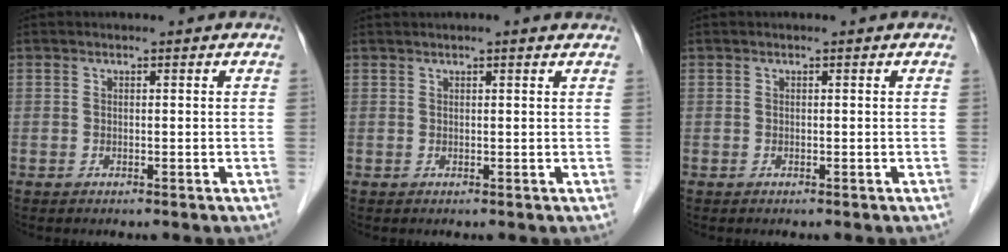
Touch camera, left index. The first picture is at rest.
{"total": 2.6, "force": [2.2, 0.1, 1.3], "torque": [-0.018, 0.022, 0.030]}
{"total": 0.0}